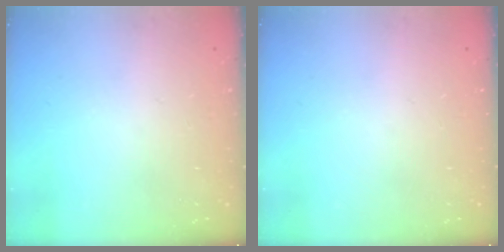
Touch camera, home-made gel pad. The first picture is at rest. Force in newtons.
{"total": 0.0}